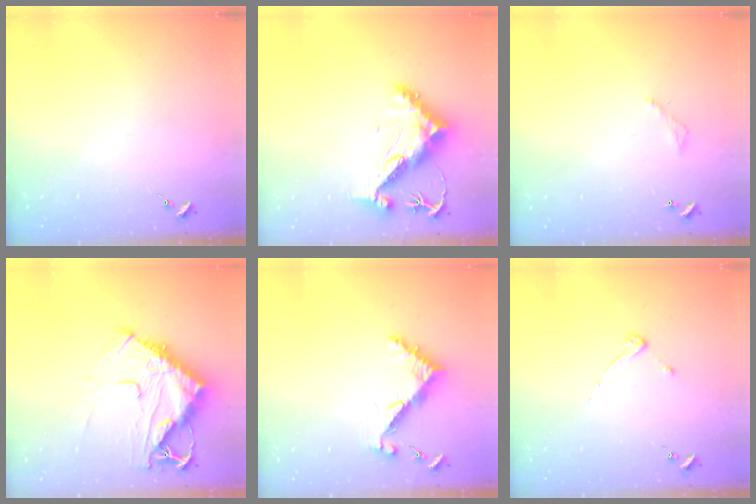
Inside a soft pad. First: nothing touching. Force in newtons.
{"total": 14.3, "press": 14.3, "slide": 0.8}
{"total": 3.8, "press": 3.8, "slide": 0.2}
{"total": 14.7, "press": 14.6, "slide": 1.5}
{"total": 6.7, "press": 6.6, "slide": 0.6}
{"total": 2.7, "press": 2.7, "slide": 0.3}